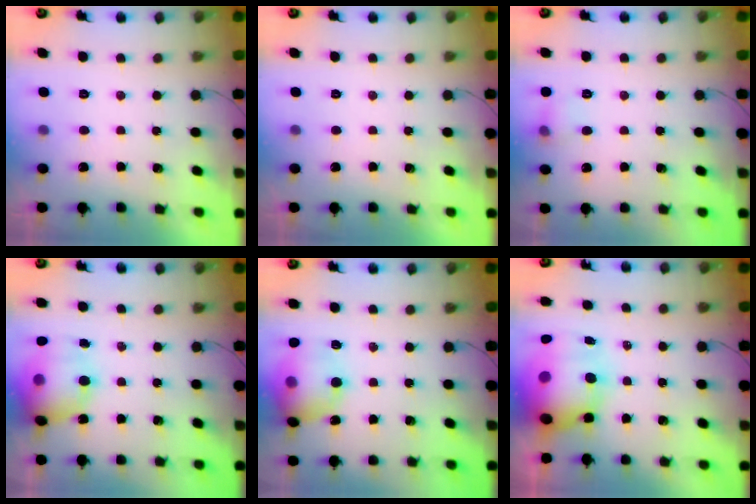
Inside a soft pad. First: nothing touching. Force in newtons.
{"total": 0.0}
{"total": 6.3, "press": 6.0, "slide": 1.7}
{"total": 16.4, "press": 16.0, "slide": 3.5}
{"total": 13.8, "press": 13.6, "slide": 1.8}
{"total": 17.9, "press": 15.8, "slide": 8.4}